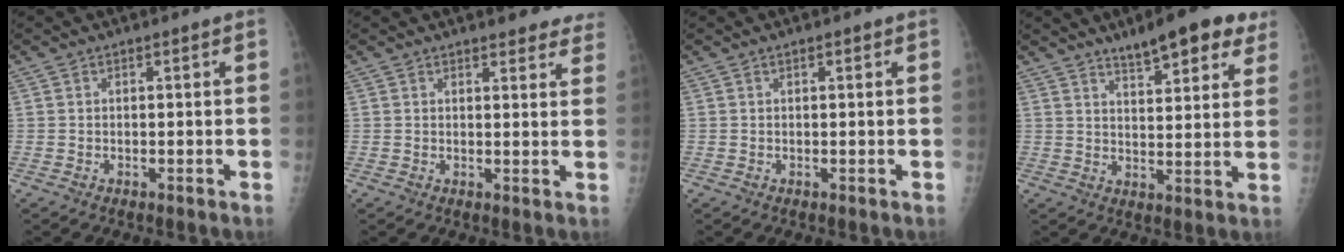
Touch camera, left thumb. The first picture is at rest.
{"total": 7.9, "force": [6.9, 2.3, 3.0], "torque": [0.001, -0.025, 0.066]}
{"total": 0.7, "force": [0.4, 0.3, 0.5], "torque": [-0.007, 0.002, 0.007]}
{"total": 12.2, "force": [8.3, 3.6, 8.2], "torque": [-0.079, -0.031, 0.115]}